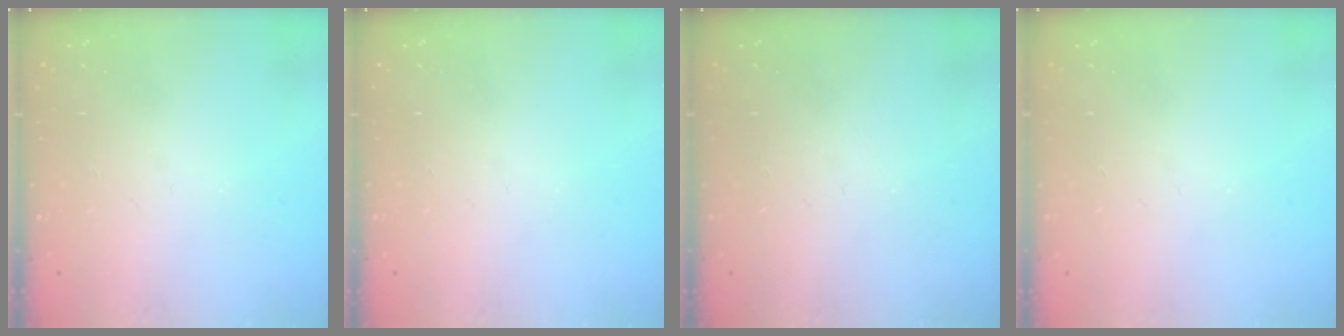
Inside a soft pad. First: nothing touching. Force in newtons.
{"total": 0.0}
{"total": 0.0}
{"total": 0.0}